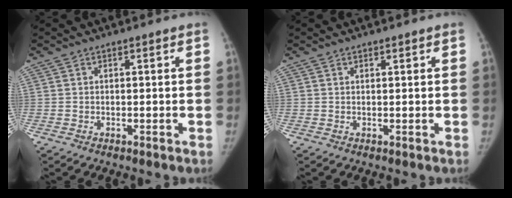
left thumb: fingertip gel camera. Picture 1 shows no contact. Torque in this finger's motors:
{"motor_torque": [-0.24, -0.08, -0.25, 0.17, -0.02]}